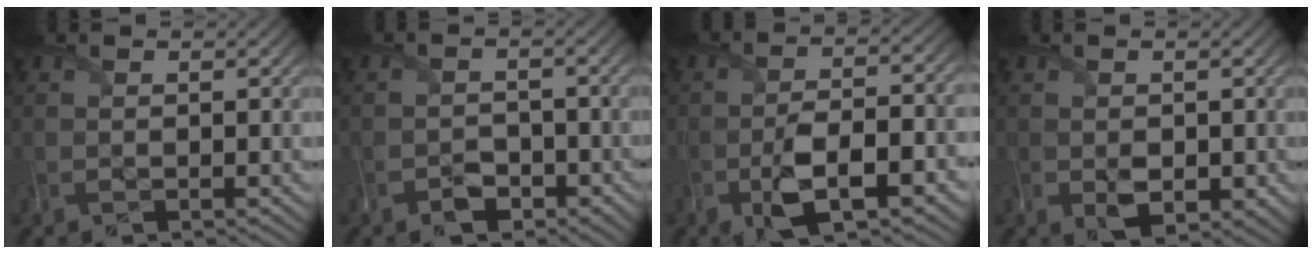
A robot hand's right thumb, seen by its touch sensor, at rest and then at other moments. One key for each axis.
{"total": 2.9, "fx": -1.9, "fy": 1.8, "fz": 1.1, "tx": -0.018, "ty": -0.004, "tz": -0.036}
{"total": 9.0, "fx": -3.6, "fy": 3.3, "fz": 7.6, "tx": -0.140, "ty": -0.003, "tz": -0.068}
{"total": 3.3, "fx": -0.7, "fy": 2.1, "fz": 2.4, "tx": -0.051, "ty": -0.018, "tz": -0.006}